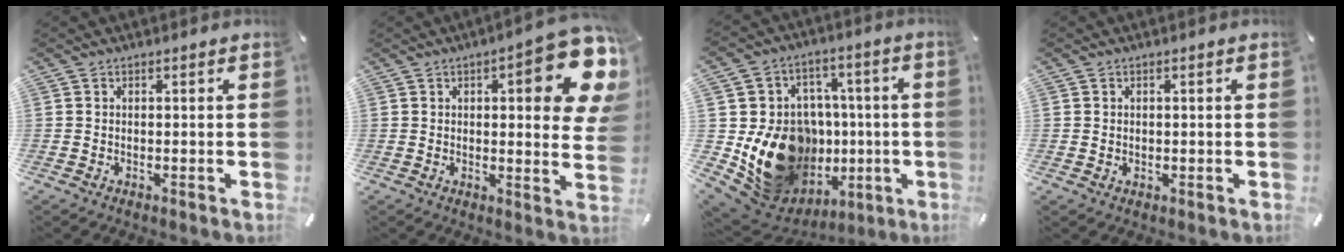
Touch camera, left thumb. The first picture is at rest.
{"total": 16.9, "force": [6.6, 5.3, 14.7], "torque": [-0.173, -0.038, 0.096]}
{"total": 21.1, "force": [-3.4, 17.5, 11.3], "torque": [-0.187, -0.001, -0.013]}
{"total": 1.0, "force": [0.3, 0.9, 0.1], "torque": [-0.002, 0.005, 0.004]}